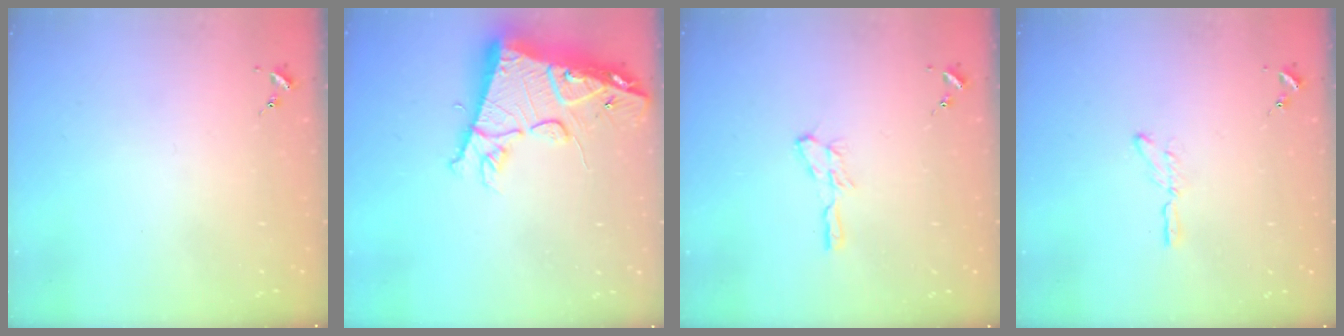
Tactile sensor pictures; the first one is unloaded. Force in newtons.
{"total": 17.5, "press": 17.4, "slide": 1.9}
{"total": 6.9, "press": 6.8, "slide": 0.7}
{"total": 2.9, "press": 2.9, "slide": 0.3}